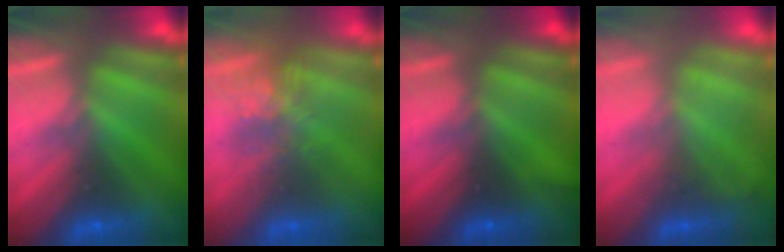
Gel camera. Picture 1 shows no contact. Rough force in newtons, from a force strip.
{"total": 3.7}
{"total": 2.1}
{"total": 2.2}